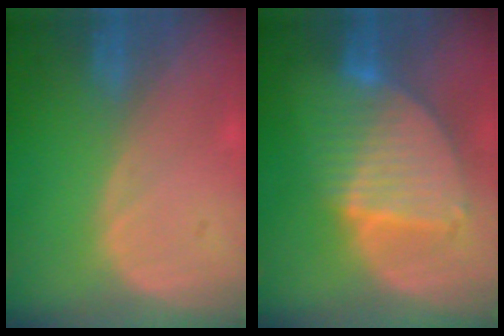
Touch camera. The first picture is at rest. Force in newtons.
{"total": 8.5, "press": 7.4, "slide": 4.2}